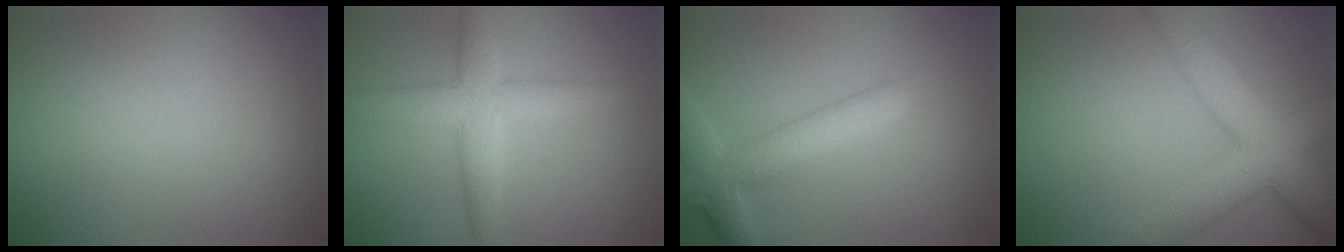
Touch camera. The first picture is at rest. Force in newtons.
{"total": 4.9, "press": 4.9, "slide": 0.1}
{"total": 5.6, "press": 5.6, "slide": 0.3}
{"total": 8.8, "press": 8.8, "slide": 0.4}